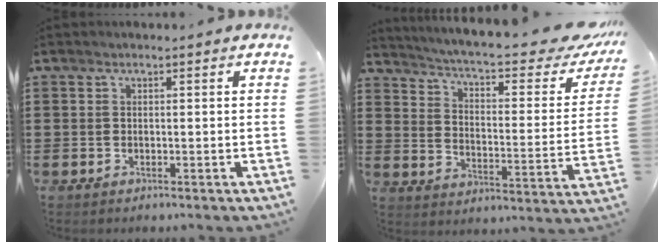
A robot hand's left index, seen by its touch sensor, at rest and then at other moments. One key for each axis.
{"total": 5.8, "fx": 4.9, "fy": -0.2, "fz": 3.0, "tx": -0.080, "ty": -0.044, "tz": 0.080}